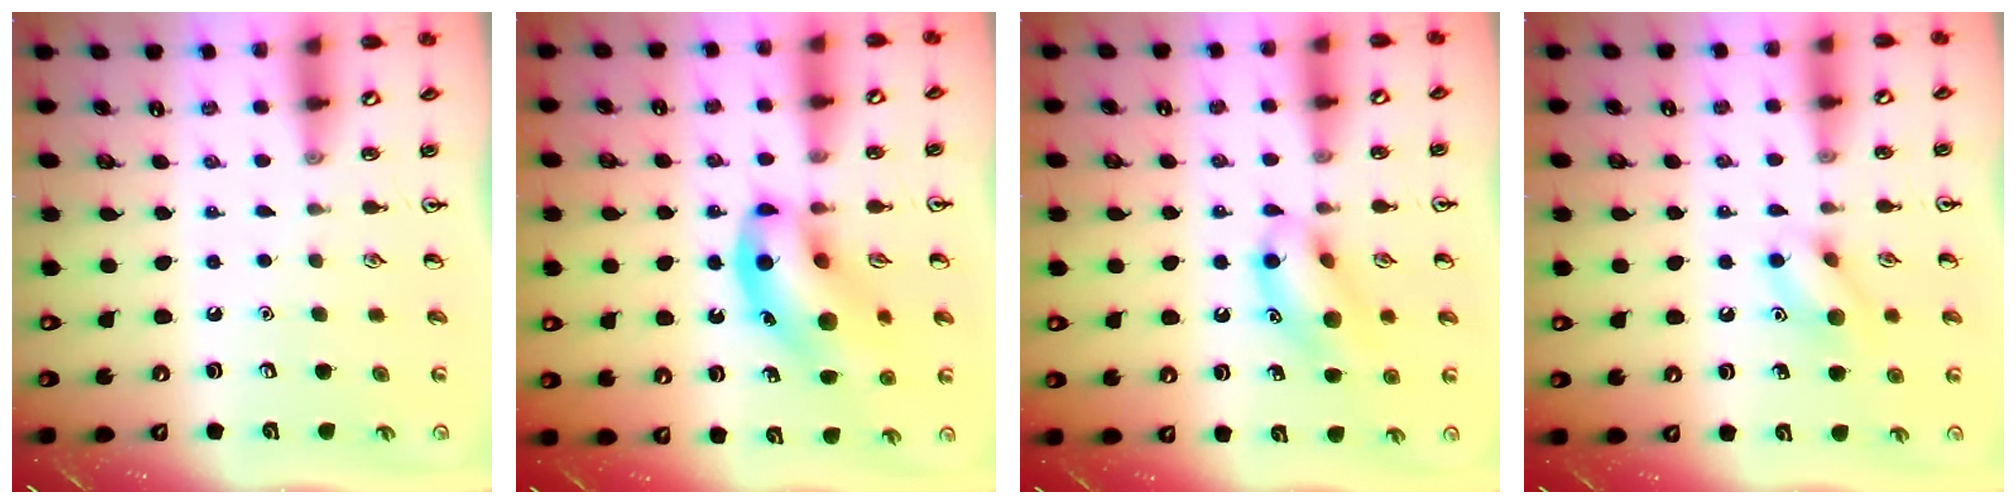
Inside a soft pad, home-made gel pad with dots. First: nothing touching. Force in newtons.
{"total": 14.0, "press": 13.7, "slide": 2.9}
{"total": 12.8, "press": 12.5, "slide": 2.5}
{"total": 9.4, "press": 9.3, "slide": 0.5}